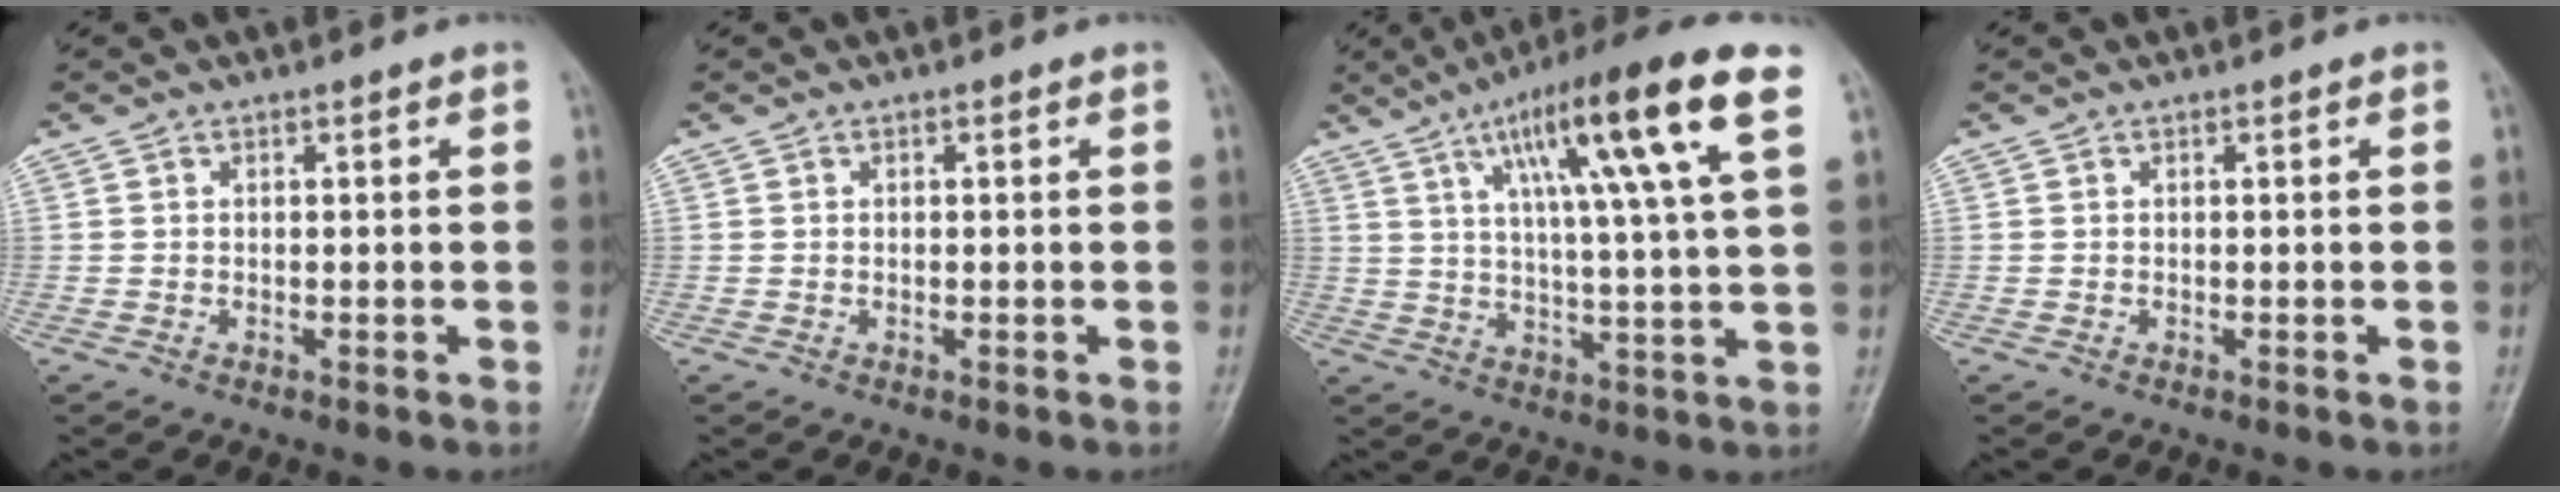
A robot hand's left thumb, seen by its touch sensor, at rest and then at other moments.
{"total": 0.0}
{"total": 17.6, "force": [7.7, 1.5, 15.7], "torque": [-0.248, -0.010, 0.117]}
{"total": 0.0}